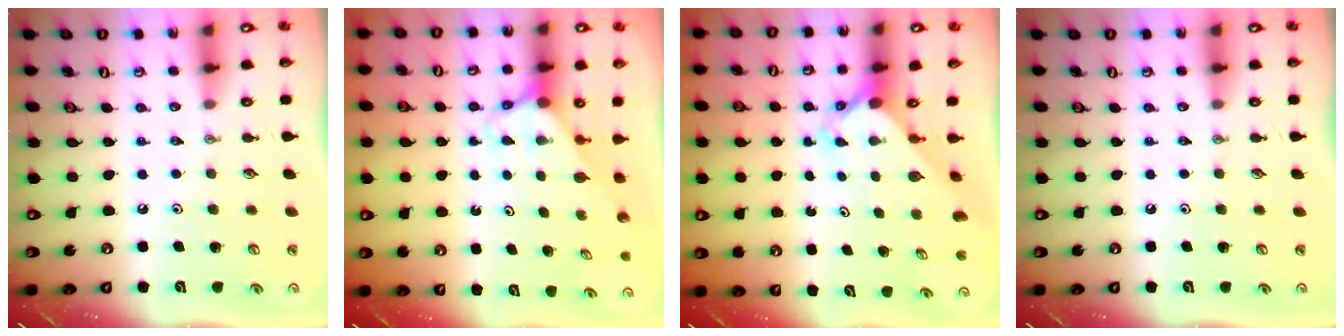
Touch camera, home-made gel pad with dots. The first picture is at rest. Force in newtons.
{"total": 2.6, "press": 2.6, "slide": 0.2}
{"total": 2.5, "press": 2.5, "slide": 0.3}
{"total": 0.0}